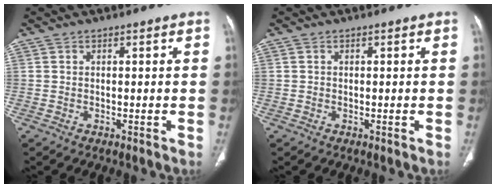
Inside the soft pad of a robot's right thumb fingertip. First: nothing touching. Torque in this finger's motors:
{"motor_torque": [0.16, -0.03, 0.37, -0.20, 0.00]}